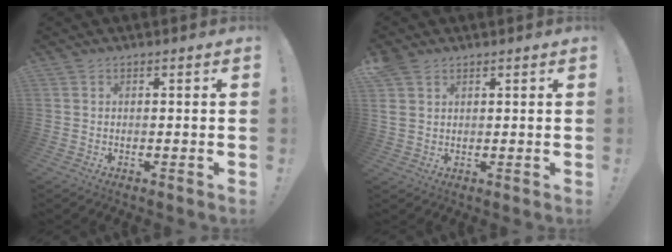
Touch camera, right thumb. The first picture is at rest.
{"total": 4.1, "force": [2.5, 2.7, 1.8], "torque": [-0.030, -0.006, 0.051]}